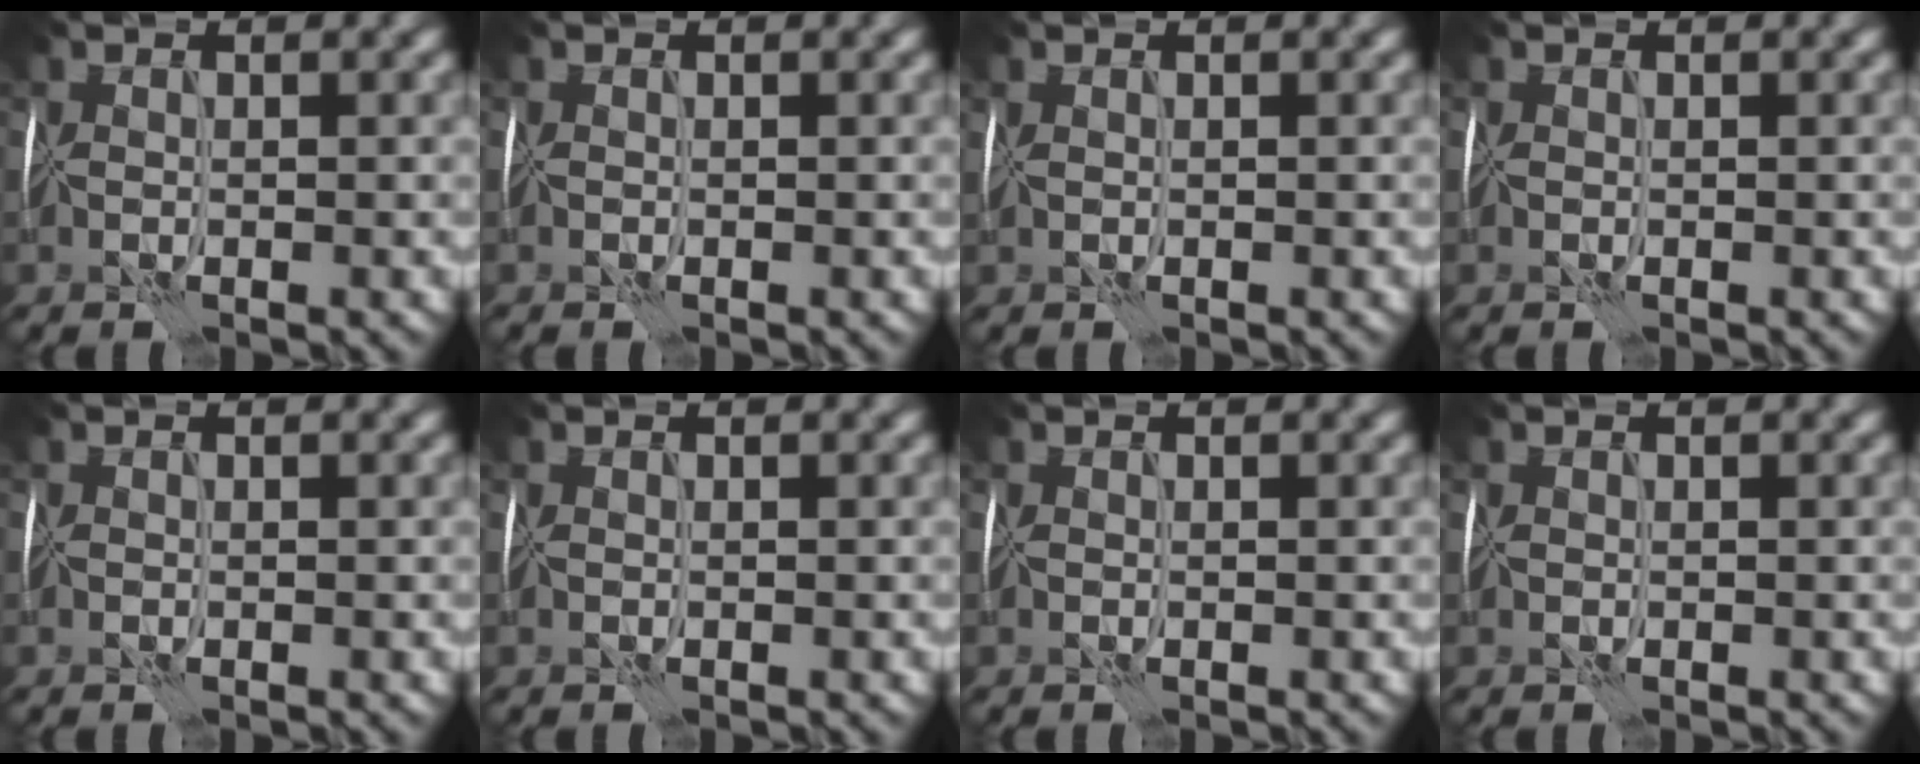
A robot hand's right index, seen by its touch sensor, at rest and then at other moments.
{"total": 0.0}
{"total": 0.5, "force": [0.4, 0.1, 0.3], "torque": [-0.005, 0.001, 0.010]}
{"total": 0.0}
{"total": 0.0}
{"total": 0.0}
{"total": 0.0}
{"total": 0.0}